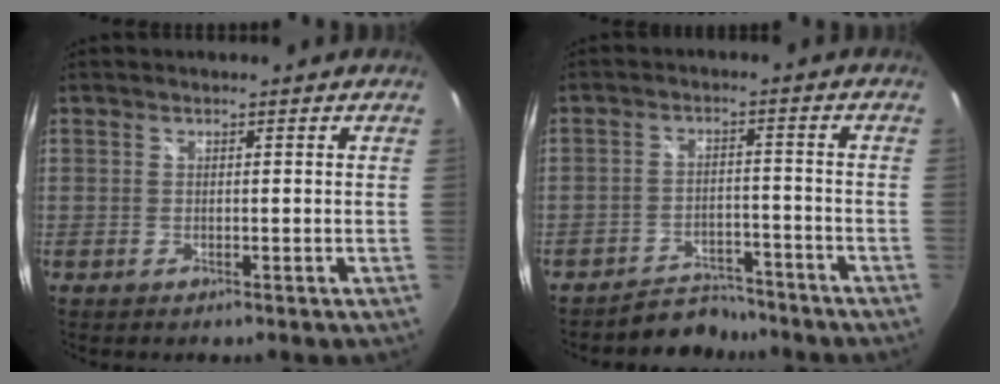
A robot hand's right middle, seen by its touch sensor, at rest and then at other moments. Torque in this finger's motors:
{"motor_torque": [0.60, -0.45, 0.00, 0.00]}